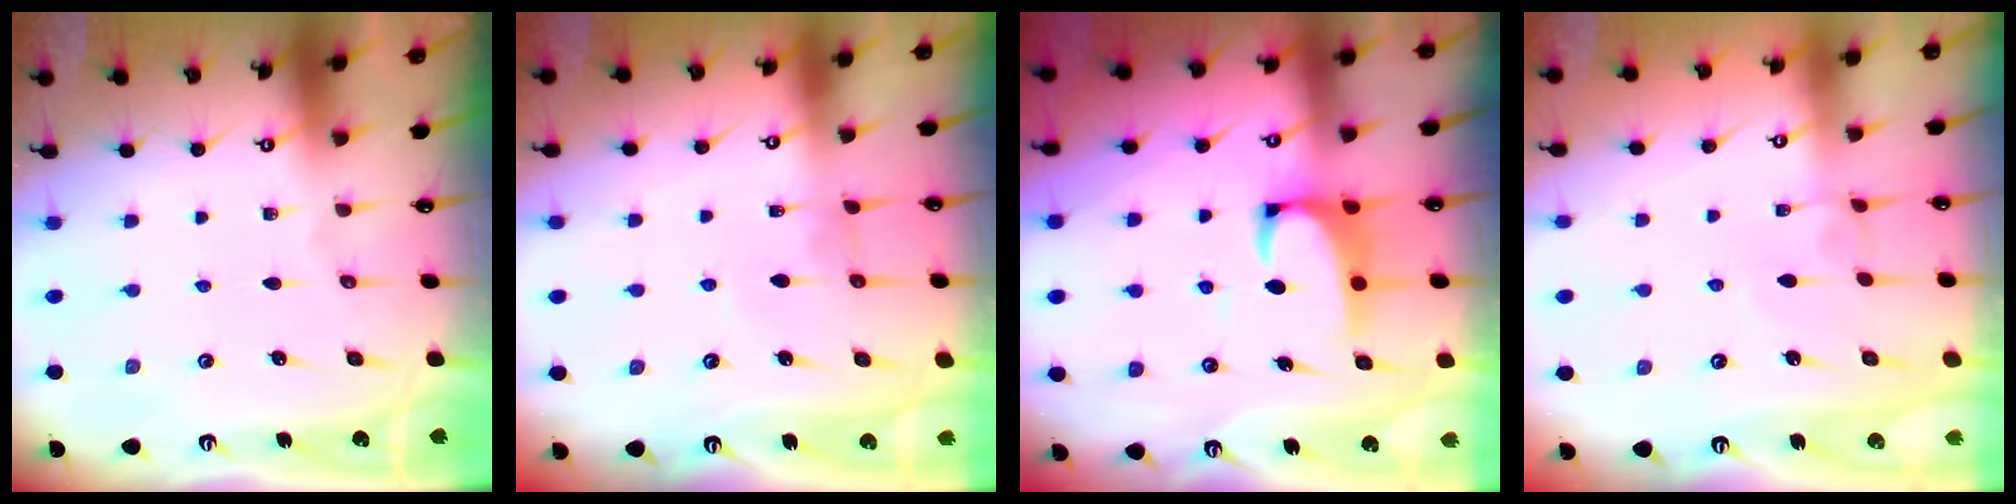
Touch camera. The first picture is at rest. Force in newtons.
{"total": 0.7, "press": 0.6, "slide": 0.3}
{"total": 2.4, "press": 2.3, "slide": 0.9}
{"total": 3.7, "press": 3.7, "slide": 0.2}